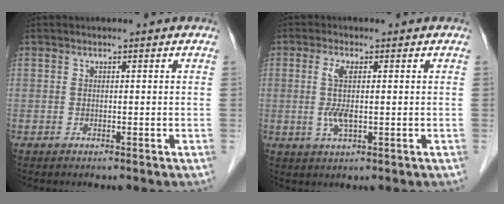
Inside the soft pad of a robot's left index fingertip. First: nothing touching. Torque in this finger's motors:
{"motor_torque": [0.78, 0.45, 0.17, 0.10]}